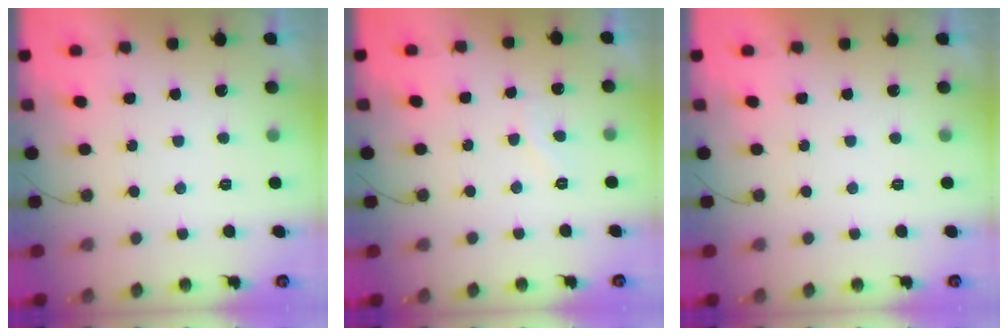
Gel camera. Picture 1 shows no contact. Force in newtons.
{"total": 5.0, "press": 4.9, "slide": 0.4}
{"total": 1.7, "press": 1.6, "slide": 0.0}